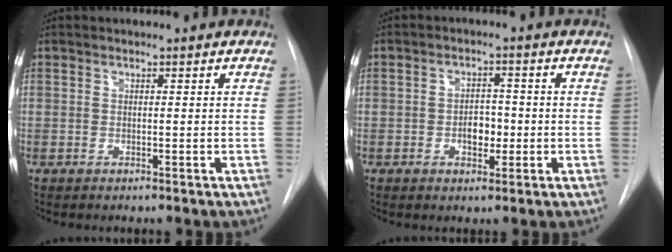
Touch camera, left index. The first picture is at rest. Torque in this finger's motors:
{"motor_torque": [0.07, 0.01, 0.07, 0.04]}